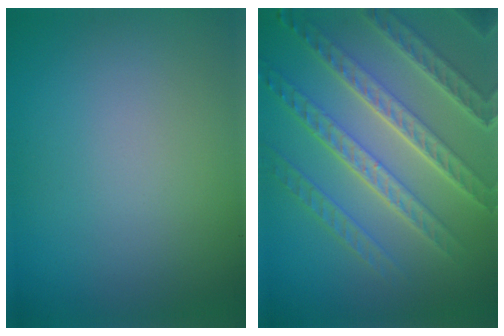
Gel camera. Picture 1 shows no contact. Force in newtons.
{"total": 8.3, "press": 5.8, "slide": 5.9}